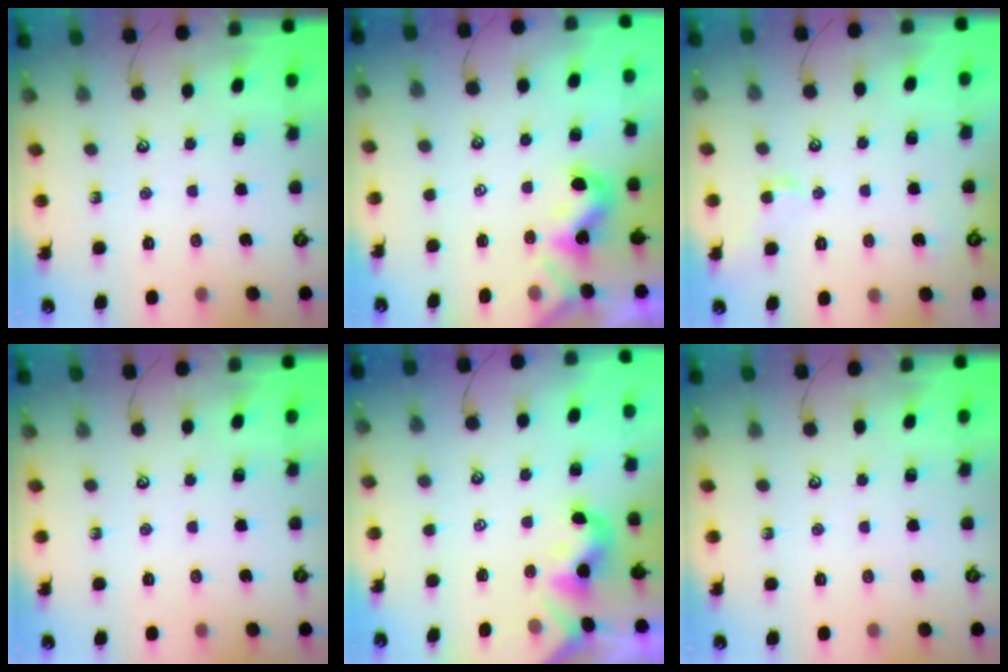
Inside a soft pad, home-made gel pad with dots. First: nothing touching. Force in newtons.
{"total": 2.0, "press": 2.0, "slide": 0.5}
{"total": 1.0, "press": 0.9, "slide": 0.3}
{"total": 0.0}
{"total": 0.9, "press": 0.7, "slide": 0.6}
{"total": 0.0}